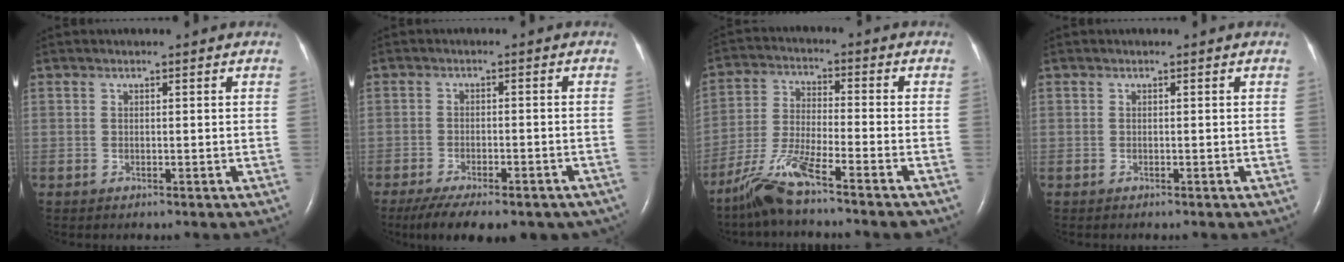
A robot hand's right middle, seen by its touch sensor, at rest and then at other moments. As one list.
[{"total": 17.2, "force": [-13.0, 6.3, 9.4], "torque": [-0.151, -0.012, -0.167]}, {"total": 9.0, "force": [-6.9, -0.2, 5.8], "torque": [-0.126, -0.025, -0.135]}, {"total": 0.0}]